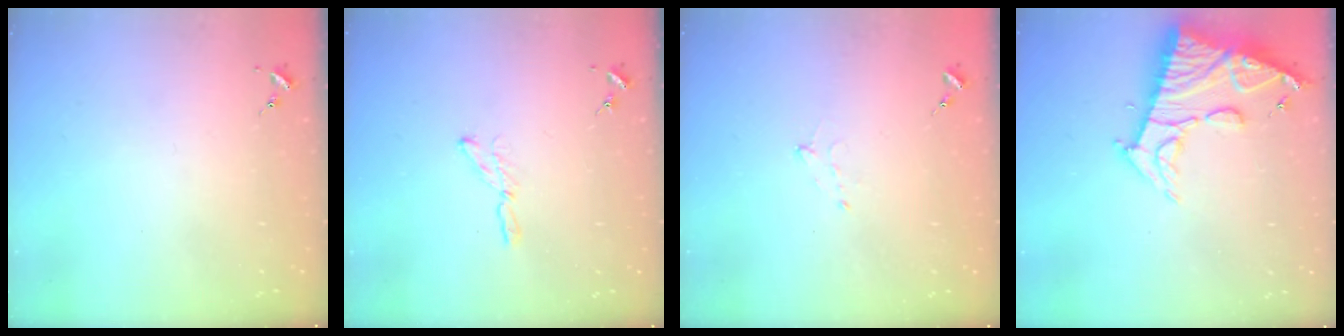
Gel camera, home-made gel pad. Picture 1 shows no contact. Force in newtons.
{"total": 4.0, "press": 3.9, "slide": 0.3}
{"total": 5.5, "press": 5.5, "slide": 0.7}
{"total": 16.0, "press": 15.9, "slide": 1.6}